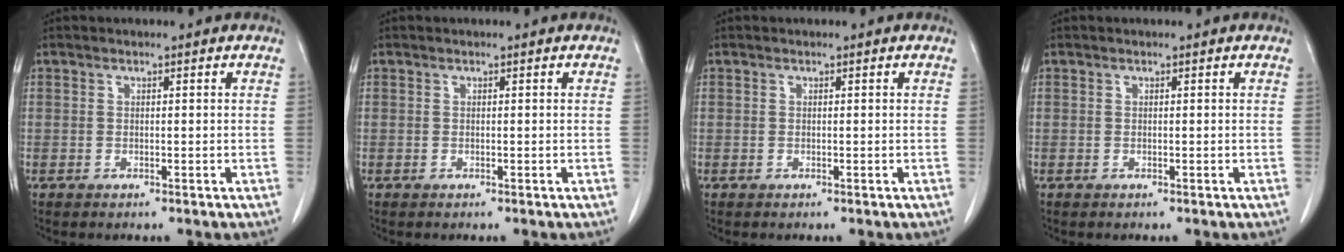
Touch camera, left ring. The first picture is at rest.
{"total": 0.0}
{"total": 0.0}
{"total": 0.0}